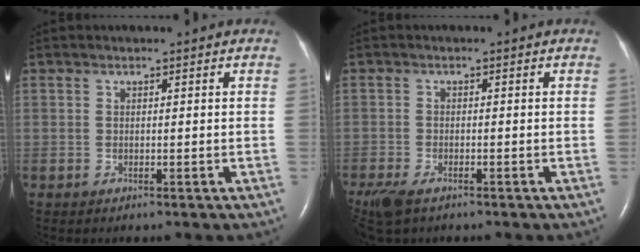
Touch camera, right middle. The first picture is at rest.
{"total": 6.8, "force": [-4.7, 2.8, 4.0], "torque": [-0.089, -0.016, -0.082]}